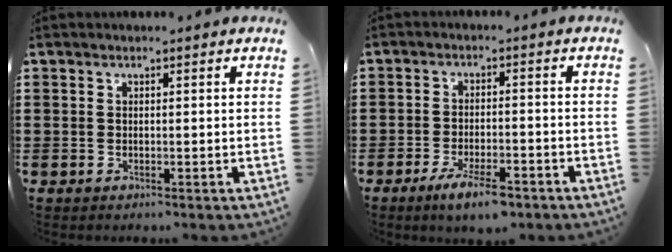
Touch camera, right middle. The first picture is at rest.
{"total": 5.4, "force": [-3.8, 1.4, 3.5], "torque": [-0.068, 0.001, -0.069]}